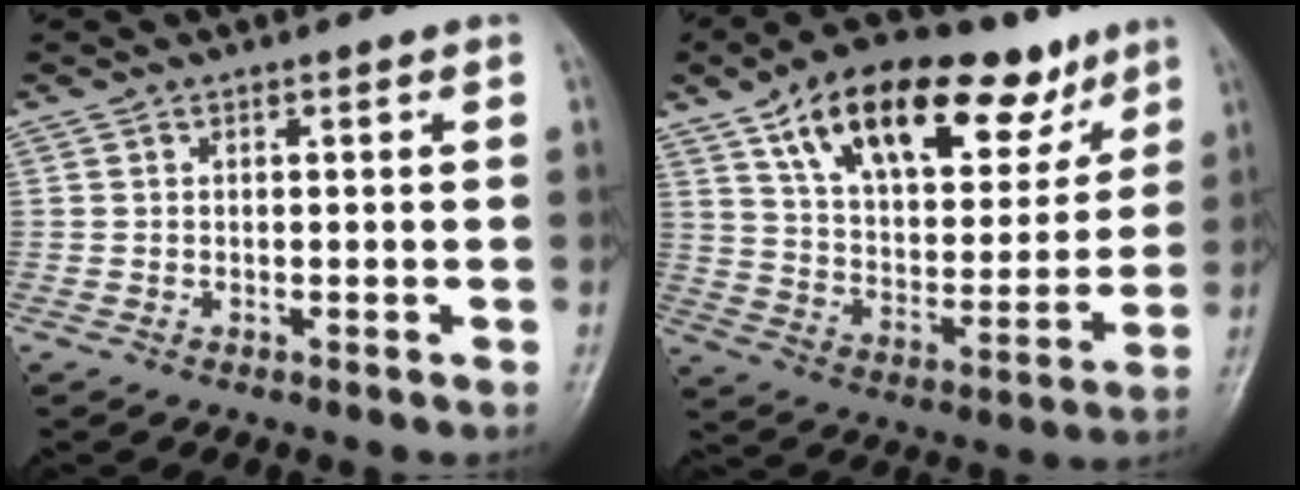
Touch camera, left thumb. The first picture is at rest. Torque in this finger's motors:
{"motor_torque": [0.91, 1.16, 1.55, -1.22, 0.21]}